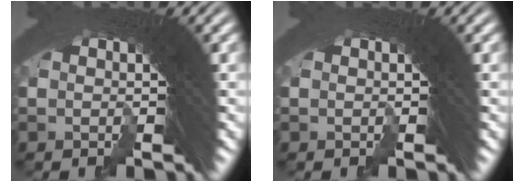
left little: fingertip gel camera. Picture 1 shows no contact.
{"total": 0.0}